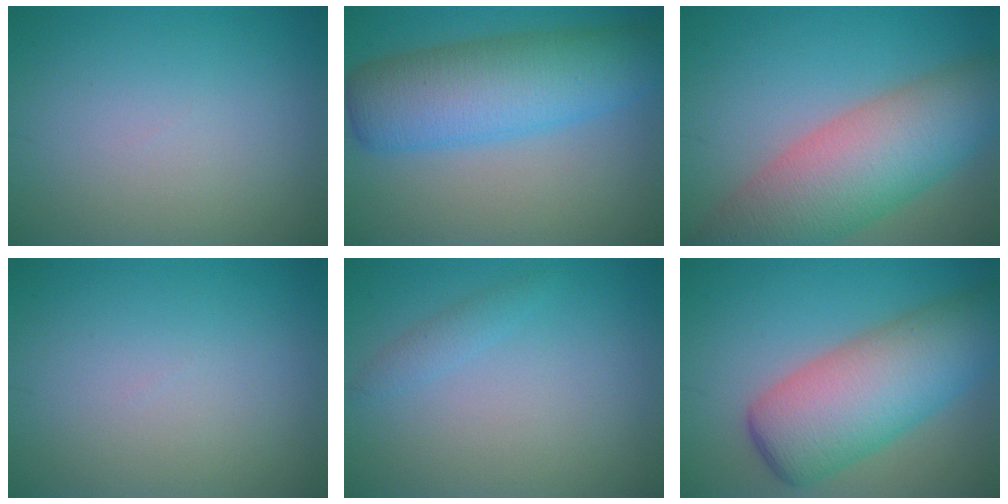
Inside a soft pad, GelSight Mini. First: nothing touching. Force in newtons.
{"total": 8.9, "press": 8.9, "slide": 0.2}
{"total": 10.3, "press": 10.2, "slide": 0.6}
{"total": 0.0}
{"total": 1.1, "press": 1.1, "slide": 0.1}
{"total": 7.9, "press": 7.9, "slide": 0.3}